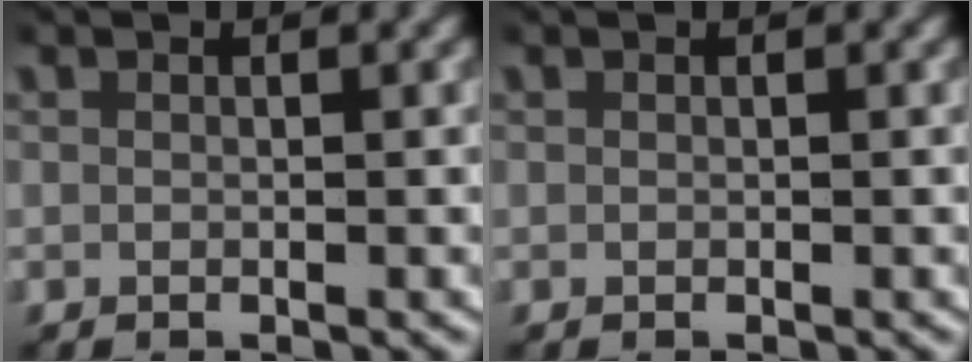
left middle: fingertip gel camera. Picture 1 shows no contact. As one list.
[{"total": 0.0}]